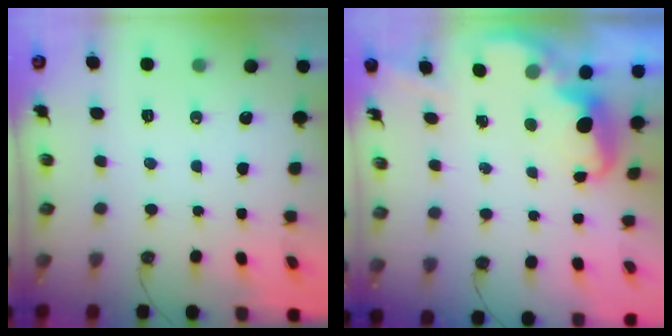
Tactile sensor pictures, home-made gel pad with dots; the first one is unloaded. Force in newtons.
{"total": 2.6, "press": 2.5, "slide": 0.8}